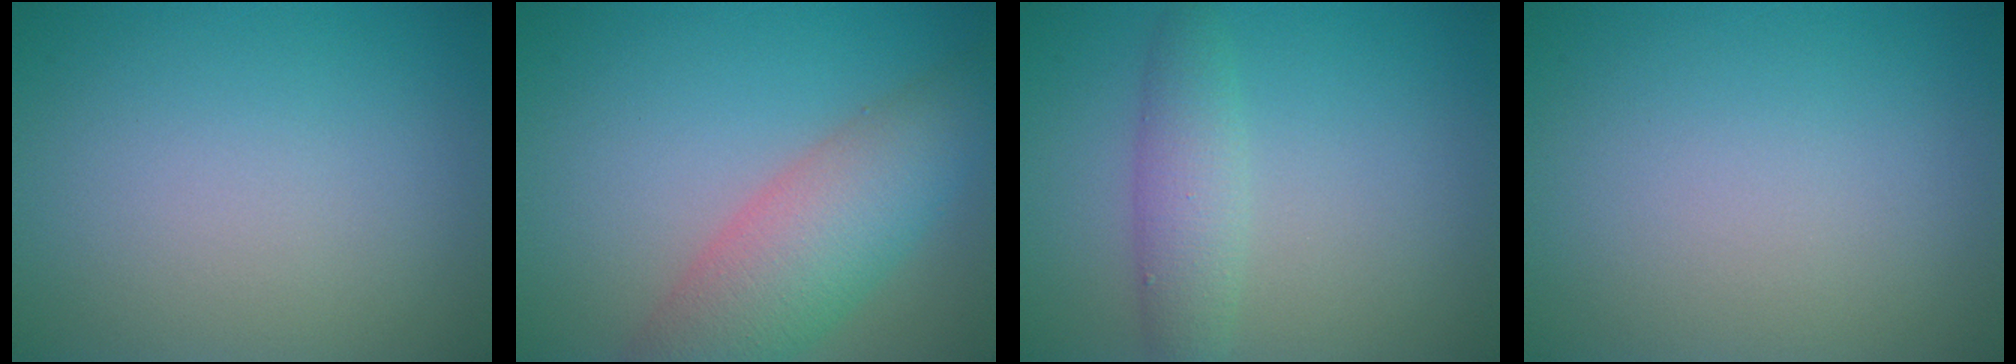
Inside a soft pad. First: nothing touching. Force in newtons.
{"total": 6.7, "press": 6.7, "slide": 0.4}
{"total": 2.9, "press": 2.9, "slide": 0.0}
{"total": 0.0}